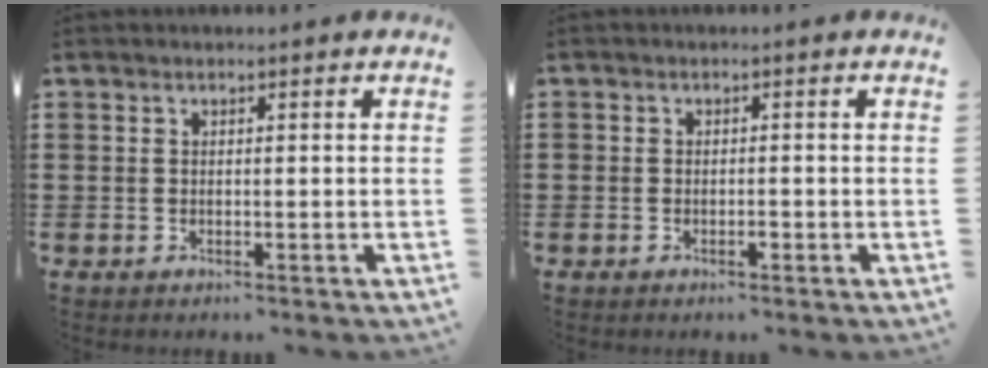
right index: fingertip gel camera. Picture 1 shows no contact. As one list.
[{"total": 1.0, "force": [-0.6, 0.6, 0.5], "torque": [-0.013, -0.002, -0.010]}]